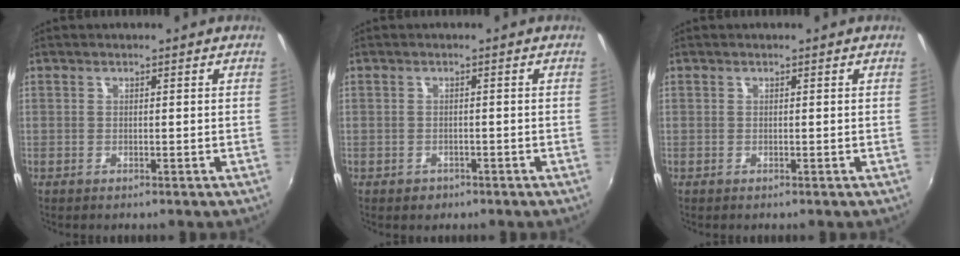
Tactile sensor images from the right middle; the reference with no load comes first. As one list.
[{"total": 1.9, "force": [-1.1, 1.5, 0.5], "torque": [-0.011, -0.003, -0.014]}, {"total": 0.0}]